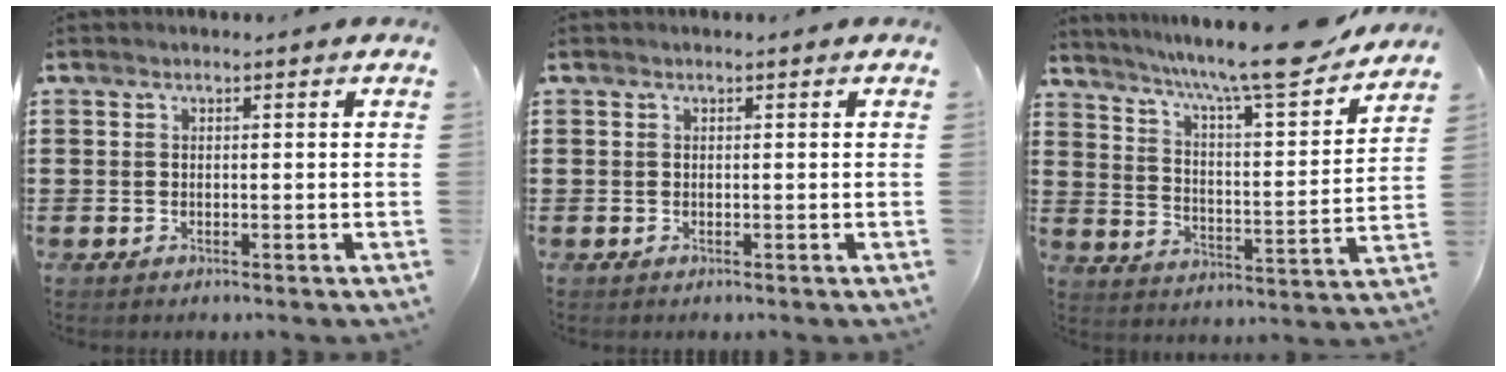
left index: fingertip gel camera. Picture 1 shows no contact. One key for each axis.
{"total": 0.0}
{"total": 10.4, "fx": 8.9, "fy": 0.1, "fz": 5.5, "tx": -0.120, "ty": -0.064, "tz": 0.143}